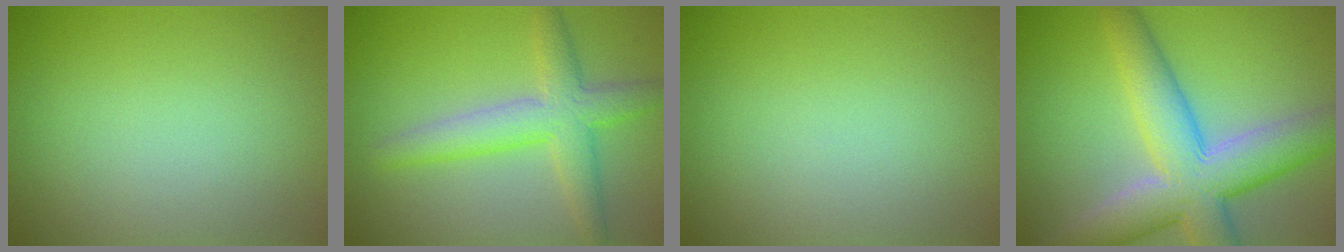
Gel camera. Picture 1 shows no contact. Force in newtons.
{"total": 4.6, "press": 4.6, "slide": 0.1}
{"total": 0.0}
{"total": 9.2, "press": 9.2, "slide": 0.6}